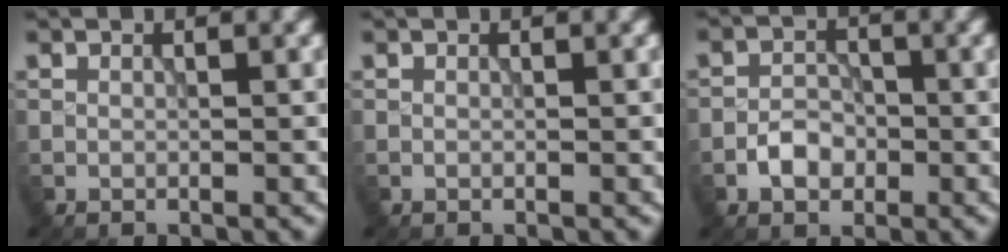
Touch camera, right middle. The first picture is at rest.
{"total": 0.0}
{"total": 2.6, "force": [-1.1, 1.8, 1.5], "torque": [-0.024, 0.006, -0.022]}